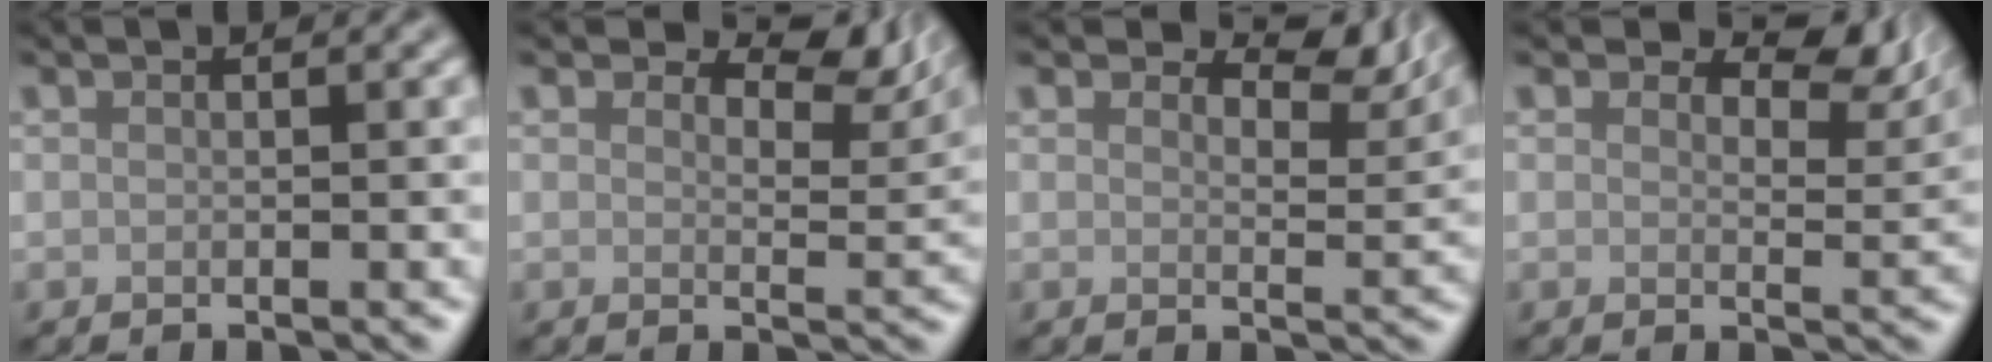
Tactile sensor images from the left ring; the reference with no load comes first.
{"total": 6.3, "force": [4.2, 3.0, 3.6], "torque": [-0.042, 0.000, 0.055]}
{"total": 5.0, "force": [3.6, 2.1, 2.7], "torque": [-0.030, -0.002, 0.044]}
{"total": 6.0, "force": [4.0, 2.9, 3.5], "torque": [-0.040, -0.002, 0.051]}